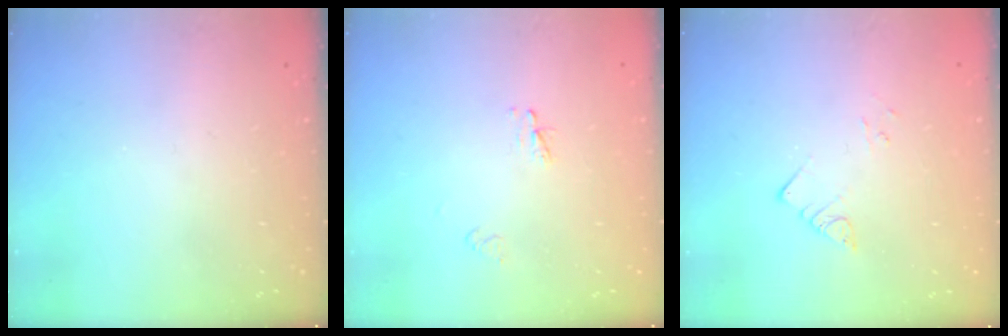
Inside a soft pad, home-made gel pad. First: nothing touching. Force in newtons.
{"total": 2.3, "press": 2.2, "slide": 0.2}
{"total": 2.9, "press": 2.9, "slide": 0.4}